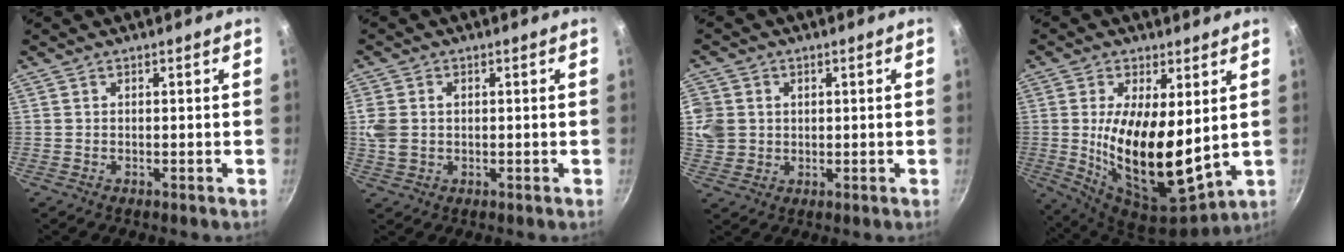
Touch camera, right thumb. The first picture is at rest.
{"total": 5.2, "force": [0.5, 4.0, 3.3], "torque": [-0.070, 0.003, 0.010]}
{"total": 8.9, "force": [1.4, 8.1, 3.4], "torque": [-0.063, -0.002, 0.029]}
{"total": 17.7, "force": [1.6, 7.8, 15.8], "torque": [-0.272, -0.041, 0.038]}